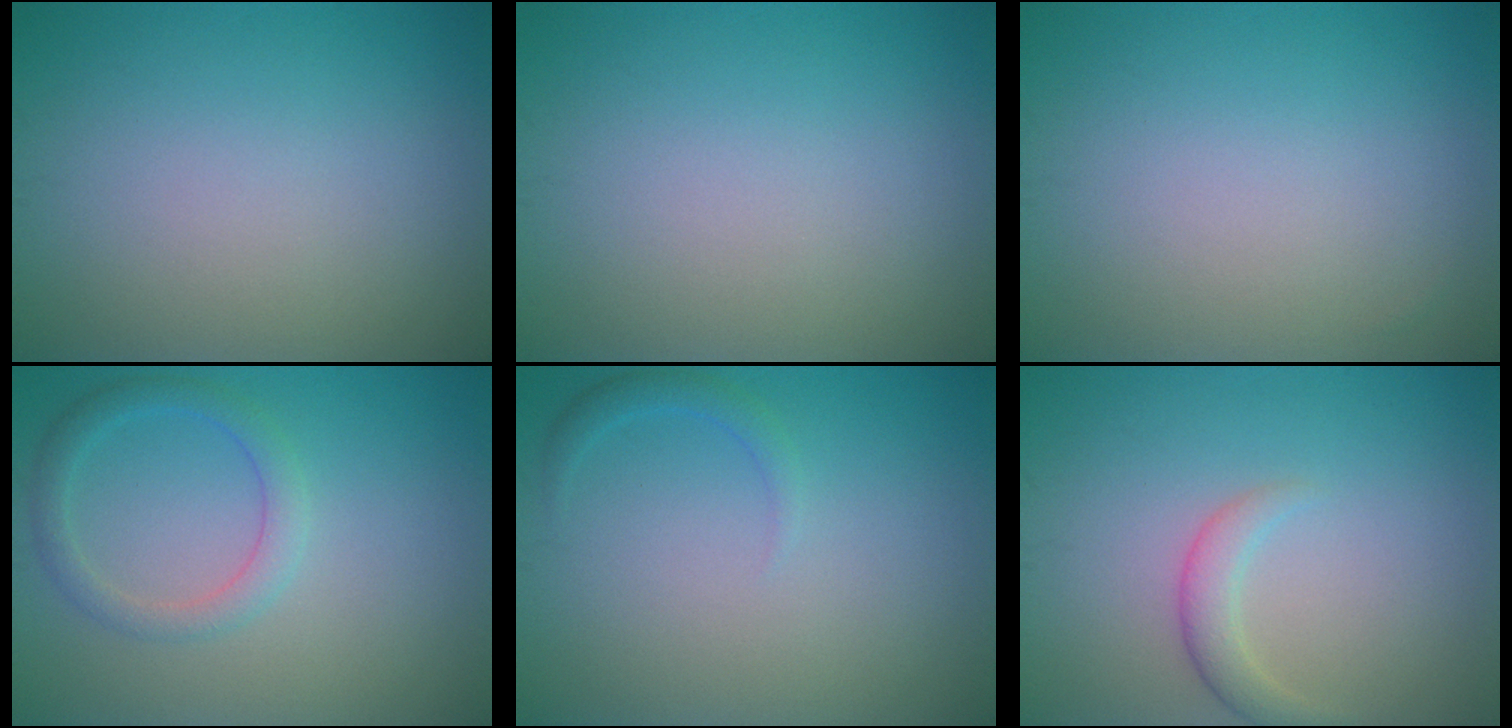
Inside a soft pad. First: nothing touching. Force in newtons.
{"total": 0.0}
{"total": 0.0}
{"total": 2.4, "press": 2.4, "slide": 0.1}
{"total": 1.2, "press": 1.2, "slide": 0.1}
{"total": 2.0, "press": 2.0, "slide": 0.1}